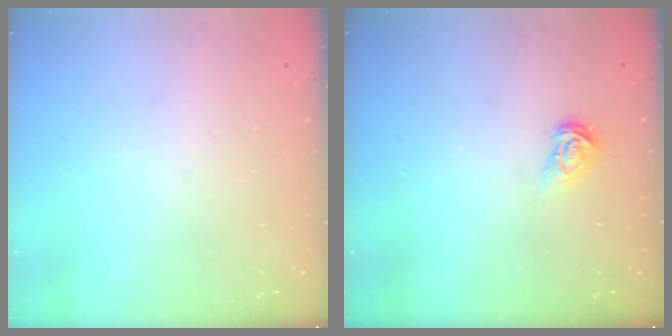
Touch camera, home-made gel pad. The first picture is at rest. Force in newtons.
{"total": 3.3, "press": 3.2, "slide": 0.4}